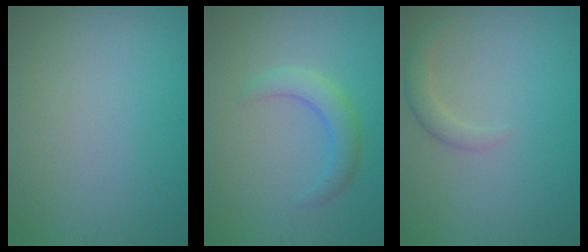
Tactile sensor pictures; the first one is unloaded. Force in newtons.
{"total": 2.7, "press": 2.7, "slide": 0.2}
{"total": 1.8, "press": 1.8, "slide": 0.2}